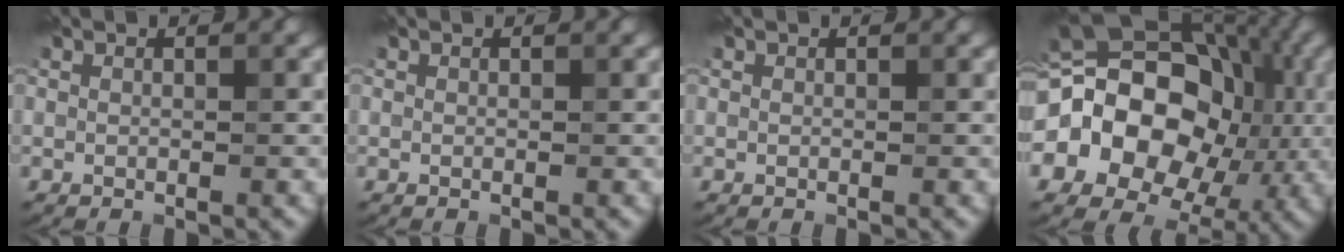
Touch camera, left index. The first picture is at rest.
{"total": 0.0}
{"total": 0.0}
{"total": 18.5, "force": [-0.5, 14.5, 11.5], "torque": [-0.198, 0.026, -0.033]}